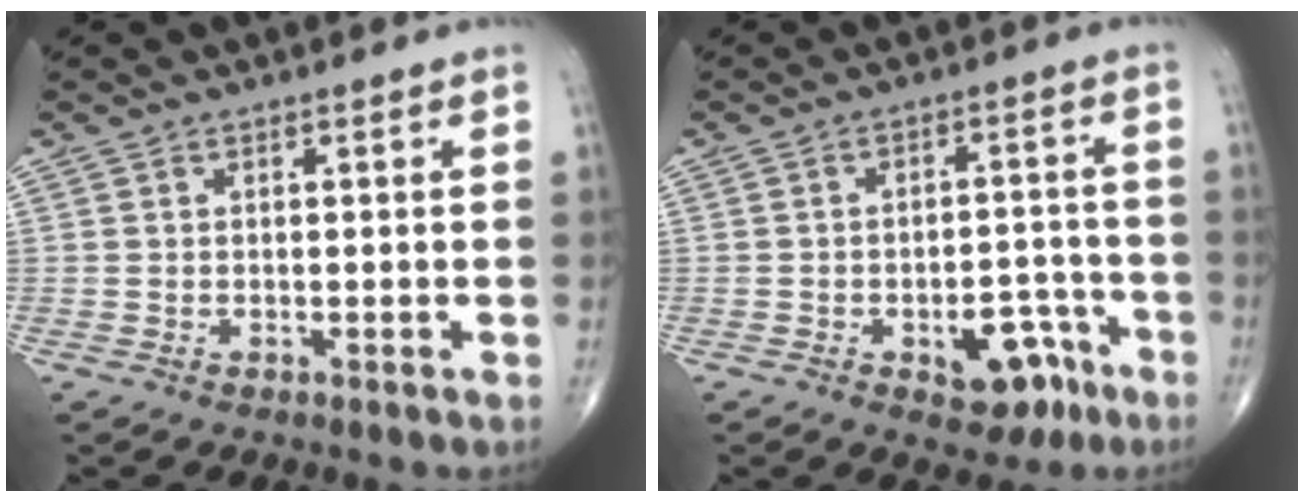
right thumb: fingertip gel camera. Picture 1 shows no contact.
{"total": 9.2, "force": [-4.6, 5.1, 6.0], "torque": [-0.051, 0.041, -0.056]}